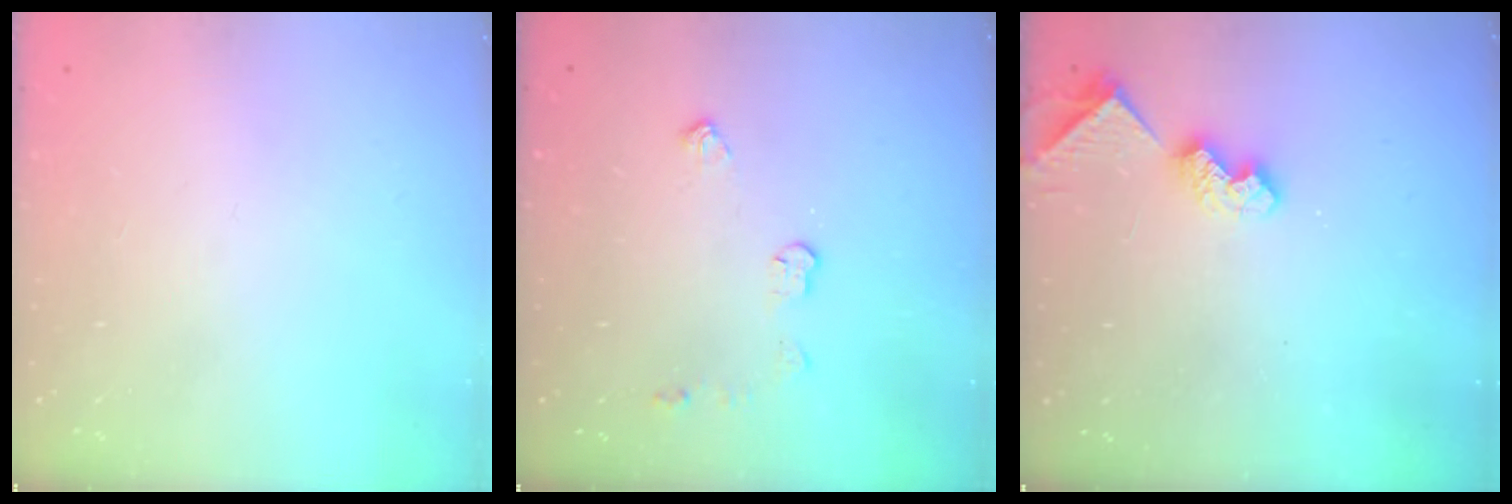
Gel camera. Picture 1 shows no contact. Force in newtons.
{"total": 5.1, "press": 5.1, "slide": 0.2}
{"total": 8.3, "press": 8.3, "slide": 0.6}